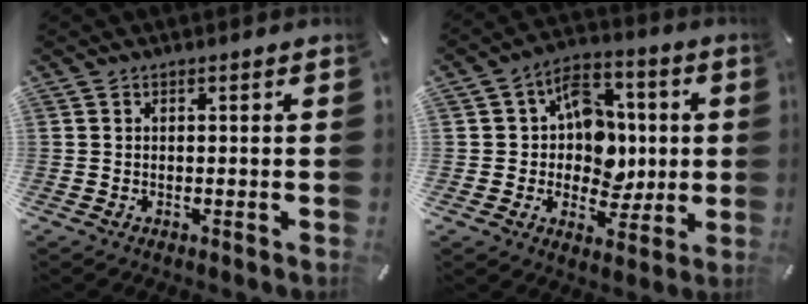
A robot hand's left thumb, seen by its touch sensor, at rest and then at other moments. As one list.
[{"total": 12.1, "force": [0.8, 10.6, 5.9], "torque": [-0.080, 0.007, 0.024]}]